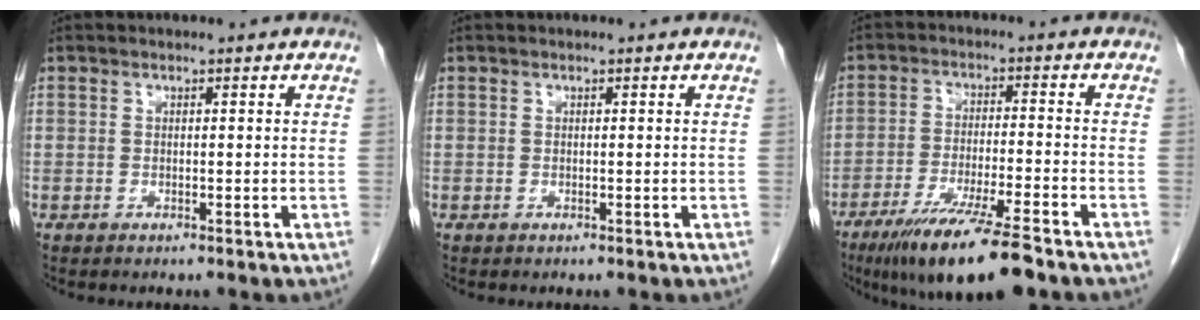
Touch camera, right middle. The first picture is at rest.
{"total": 0.0}
{"total": 12.3, "force": [-8.7, 0.5, 8.7], "torque": [-0.147, -0.033, -0.144]}